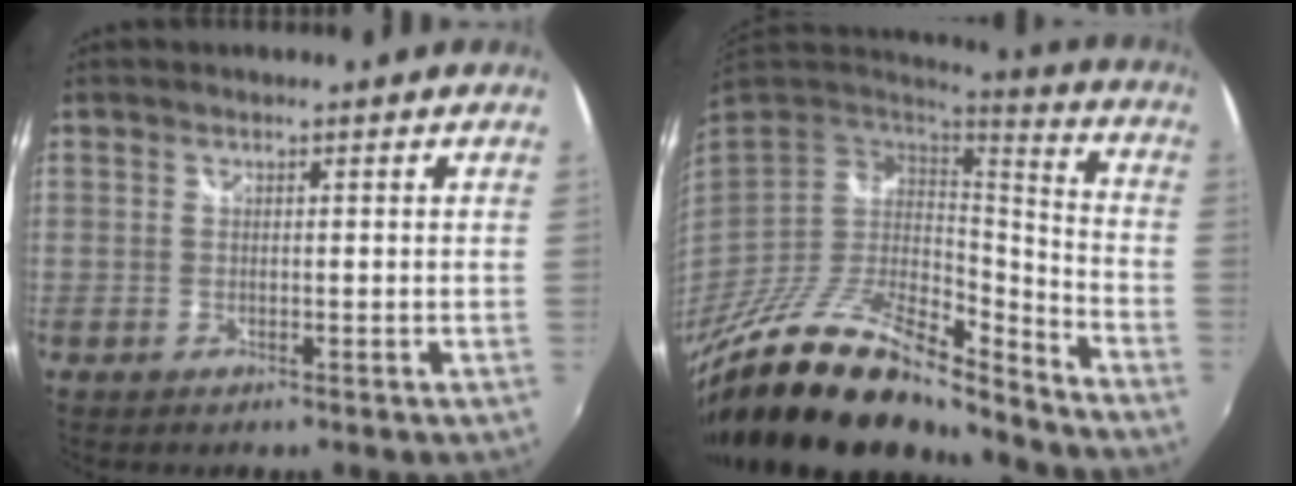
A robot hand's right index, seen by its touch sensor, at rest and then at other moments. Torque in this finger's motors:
{"motor_torque": [1.00, -1.14, 1.05, 0.21]}